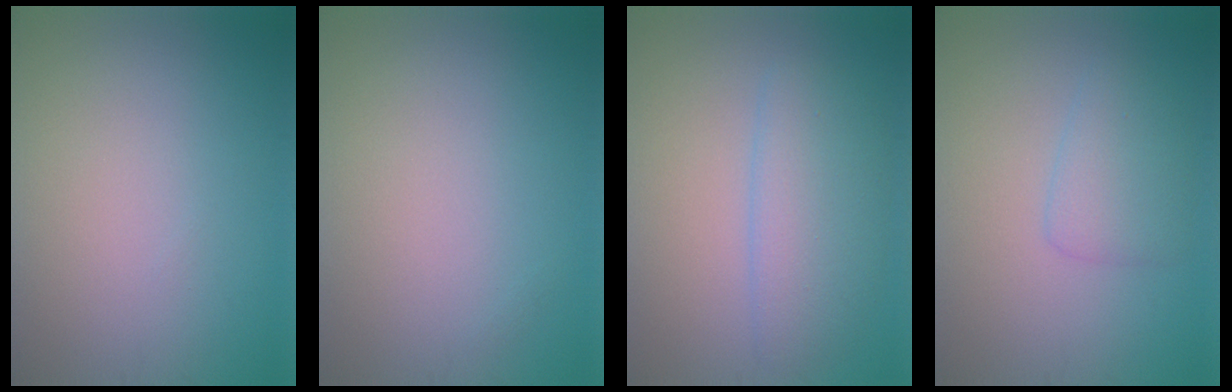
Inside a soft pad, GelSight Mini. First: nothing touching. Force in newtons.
{"total": 0.0}
{"total": 4.0, "press": 4.0, "slide": 0.4}
{"total": 2.5, "press": 2.5, "slide": 0.2}